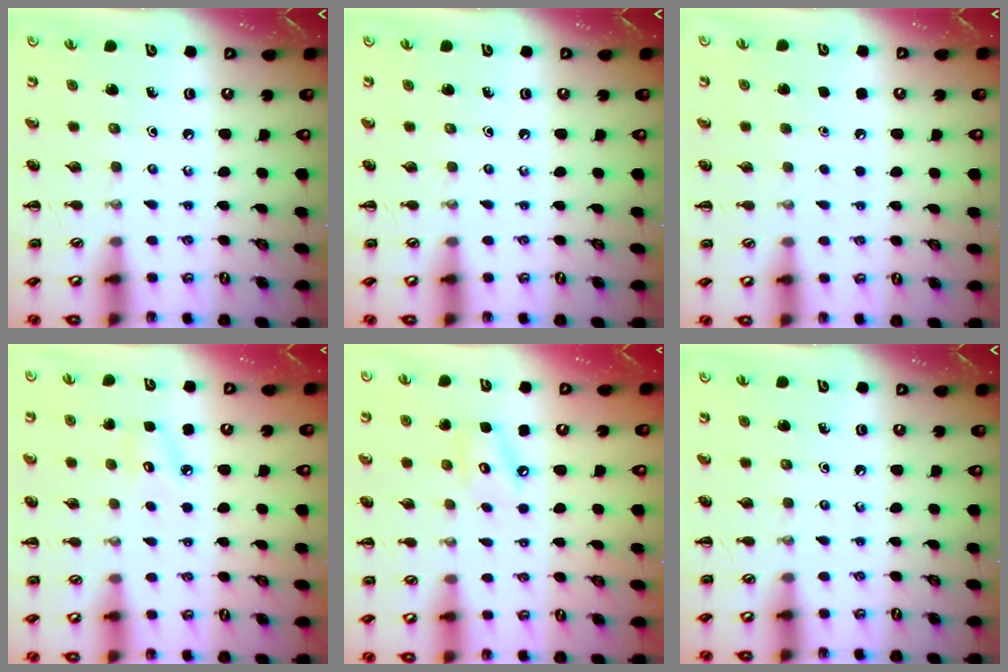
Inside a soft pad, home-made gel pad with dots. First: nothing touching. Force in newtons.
{"total": 0.0}
{"total": 1.7, "press": 1.6, "slide": 0.1}
{"total": 6.3, "press": 6.1, "slide": 1.7}
{"total": 5.7, "press": 5.6, "slide": 0.8}
{"total": 0.0}